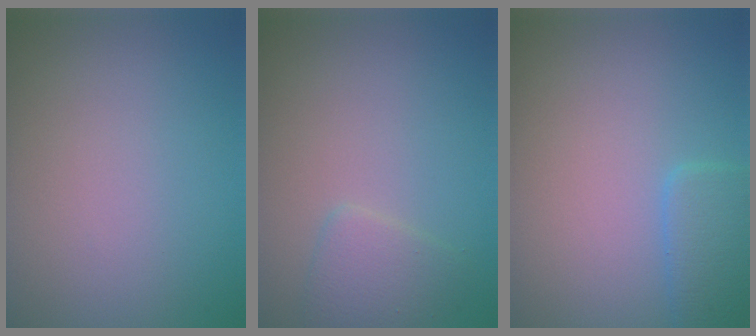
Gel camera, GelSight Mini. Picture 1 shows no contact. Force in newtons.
{"total": 1.9, "press": 1.9, "slide": 0.1}
{"total": 2.7, "press": 2.7, "slide": 0.1}